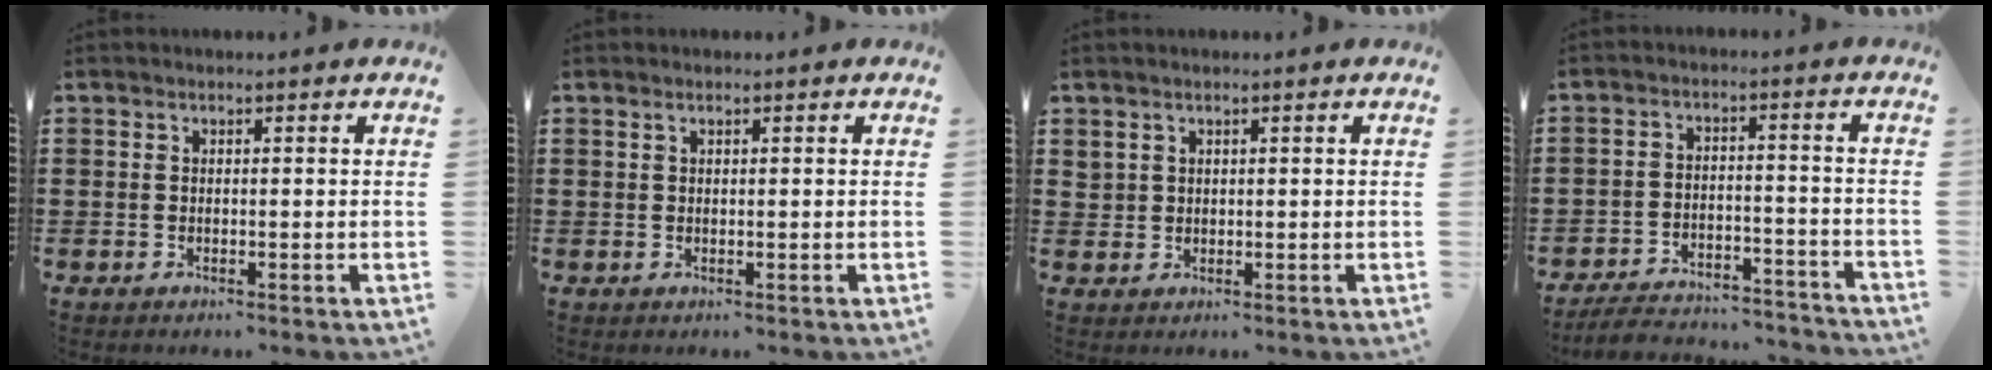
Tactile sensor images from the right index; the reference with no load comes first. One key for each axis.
{"total": 0.5, "fx": 0.3, "fy": 0.2, "fz": 0.4, "tx": -0.008, "ty": 0.001, "tz": 0.006}
{"total": 1.4, "fx": 1.0, "fy": 1.1, "fz": 0.2, "tx": -0.006, "ty": 0.004, "tz": 0.019}
{"total": 5.3, "fx": -5.1, "fy": 0.8, "fz": 1.2, "tx": -0.033, "ty": 0.004, "tz": -0.104}